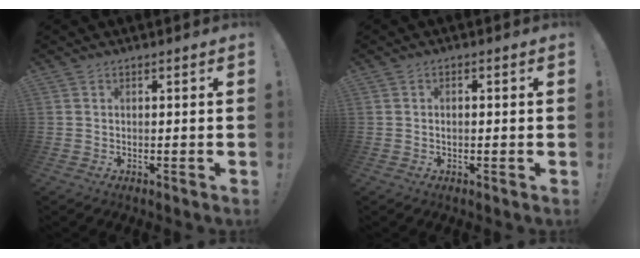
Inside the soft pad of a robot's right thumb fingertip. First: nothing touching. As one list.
[{"total": 0.8, "force": [-0.5, 0.2, 0.6], "torque": [-0.014, 0.003, -0.009]}]